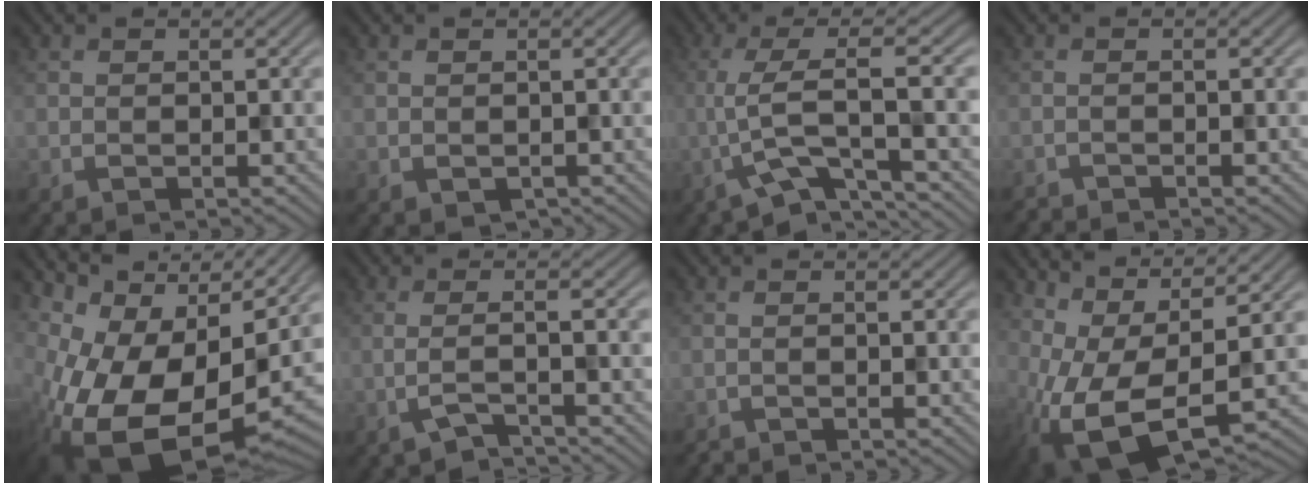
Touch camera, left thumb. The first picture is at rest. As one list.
[{"total": 0.5, "force": [-0.1, 0.4, 0.3], "torque": [-0.005, -0.005, 0.001]}, {"total": 6.2, "force": [-2.0, 0.8, 5.8], "torque": [-0.107, 0.017, -0.054]}, {"total": 1.2, "force": [-1.2, 0.1, 0.3], "torque": [-0.001, -0.004, -0.029]}, {"total": 16.0, "force": [-1.3, 8.9, 13.3], "torque": [-0.238, -0.035, 0.000]}, {"total": 3.2, "force": [-1.6, 0.6, 2.7], "torque": [-0.036, 0.004, -0.055]}, {"total": 0.9, "force": [-0.8, 0.1, 0.3], "torque": [-0.002, -0.002, -0.022]}, {"total": 11.9, "force": [0.4, 5.8, 10.4], "torque": [-0.218, -0.014, 0.013]}]